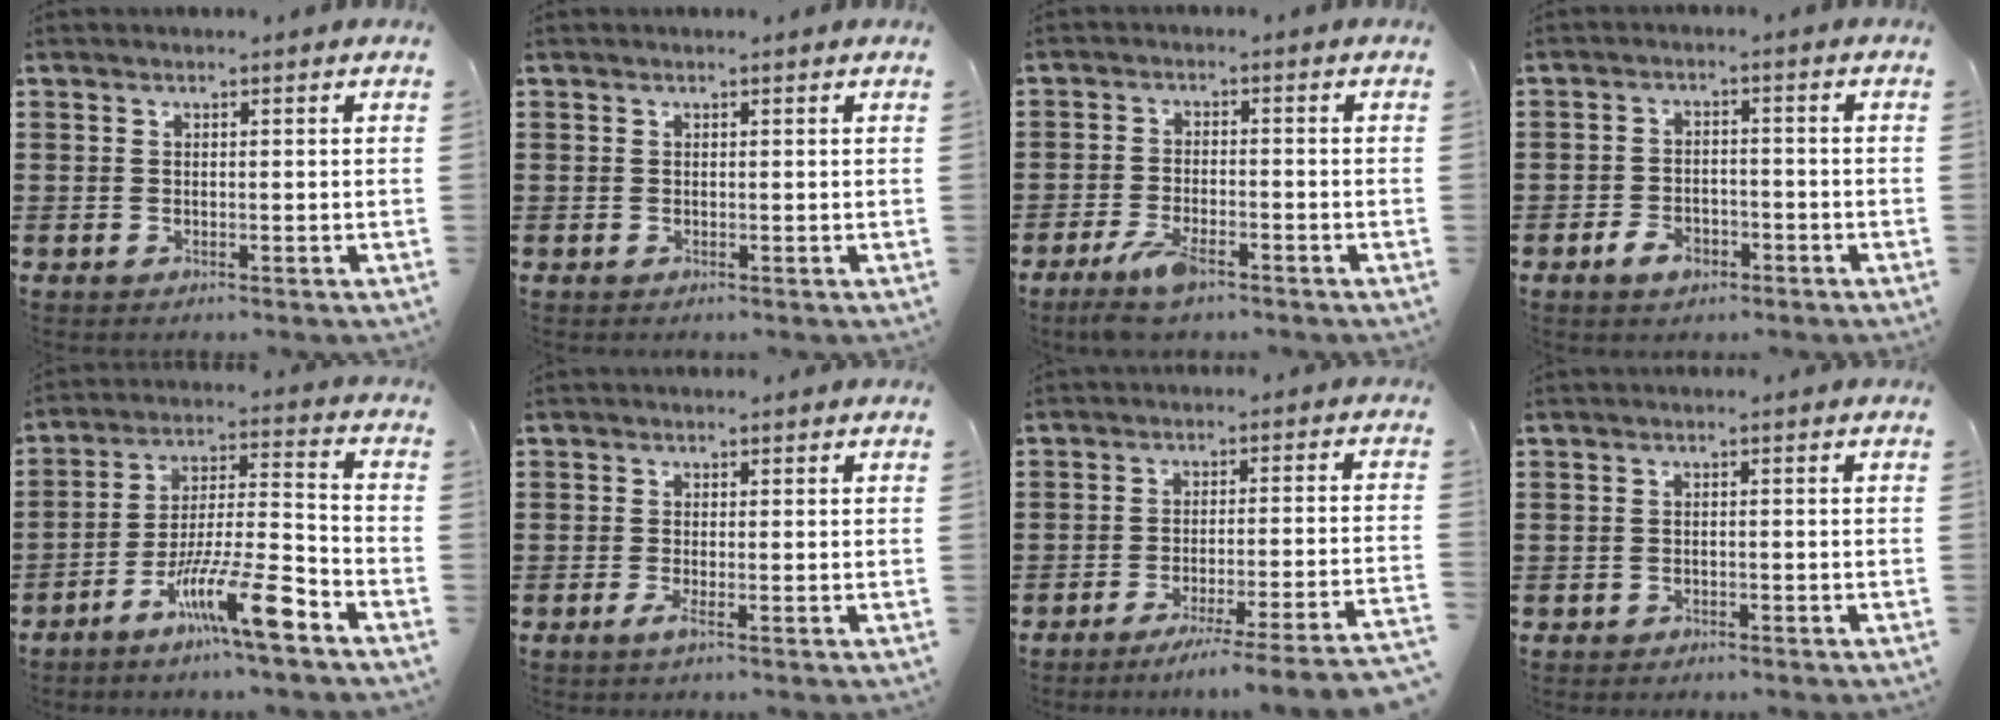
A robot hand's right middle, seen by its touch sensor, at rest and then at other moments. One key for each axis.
{"total": 0.0}
{"total": 4.9, "fx": -3.4, "fy": 1.5, "fz": 3.2, "tx": -0.071, "ty": -0.003, "tz": -0.066}
{"total": 3.9, "fx": -2.4, "fy": 2.1, "fz": 2.2, "tx": -0.039, "ty": 0.005, "tz": -0.045}
{"total": 12.6, "fx": -8.1, "fy": 1.6, "fz": 9.5, "tx": -0.170, "ty": 0.012, "tz": -0.150}
{"total": 1.3, "fx": -0.4, "fy": 0.0, "fz": 1.2, "tx": -0.021, "ty": -0.005, "tz": -0.007}
{"total": 5.1, "fx": -4.3, "fy": -1.0, "fz": 2.6, "tx": -0.042, "ty": -0.025, "tz": -0.086}
{"total": 0.9, "fx": -0.8, "fy": 0.3, "fz": 0.1, "tx": -0.004, "ty": 0.000, "tz": -0.018}